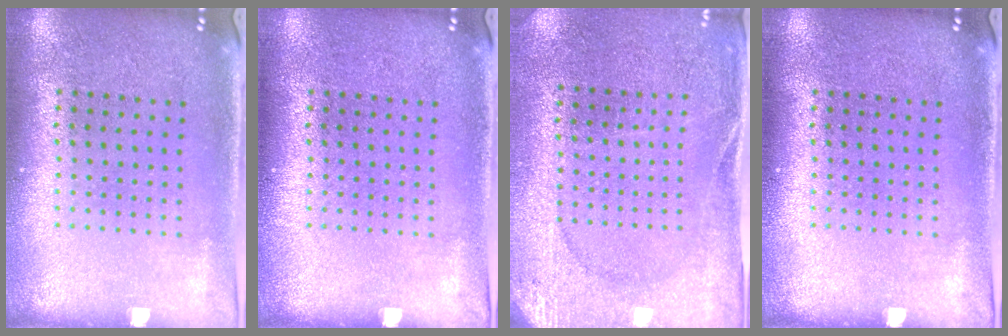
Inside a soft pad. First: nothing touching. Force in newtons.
{"total": 0.0}
{"total": 2.6, "press": 2.5, "slide": 0.4}
{"total": 0.0}